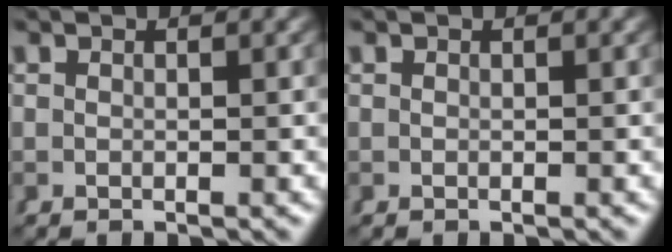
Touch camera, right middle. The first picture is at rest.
{"total": 0.0}